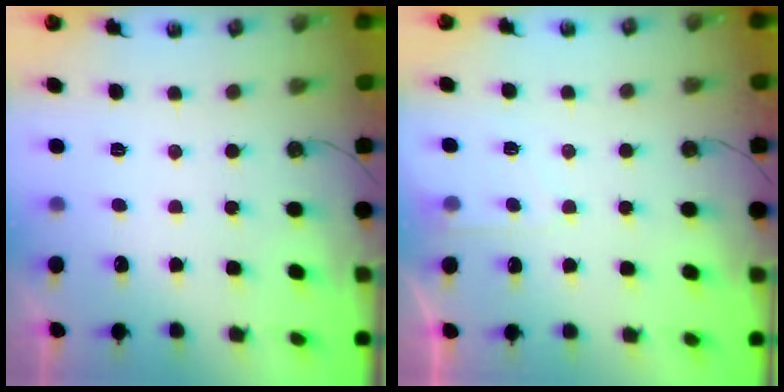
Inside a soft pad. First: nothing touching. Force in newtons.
{"total": 3.7, "press": 3.7, "slide": 0.5}